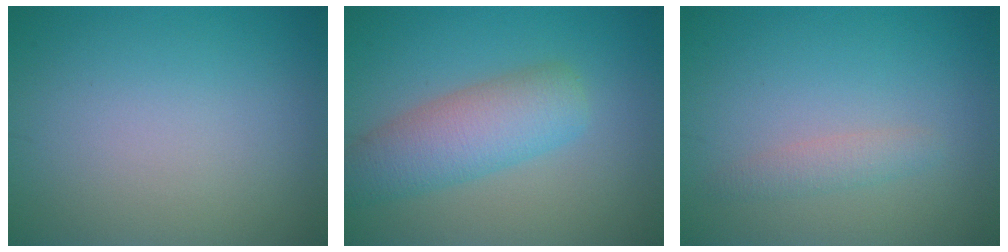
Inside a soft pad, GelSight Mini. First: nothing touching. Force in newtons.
{"total": 5.4, "press": 5.4, "slide": 0.2}
{"total": 1.4, "press": 1.4, "slide": 0.1}